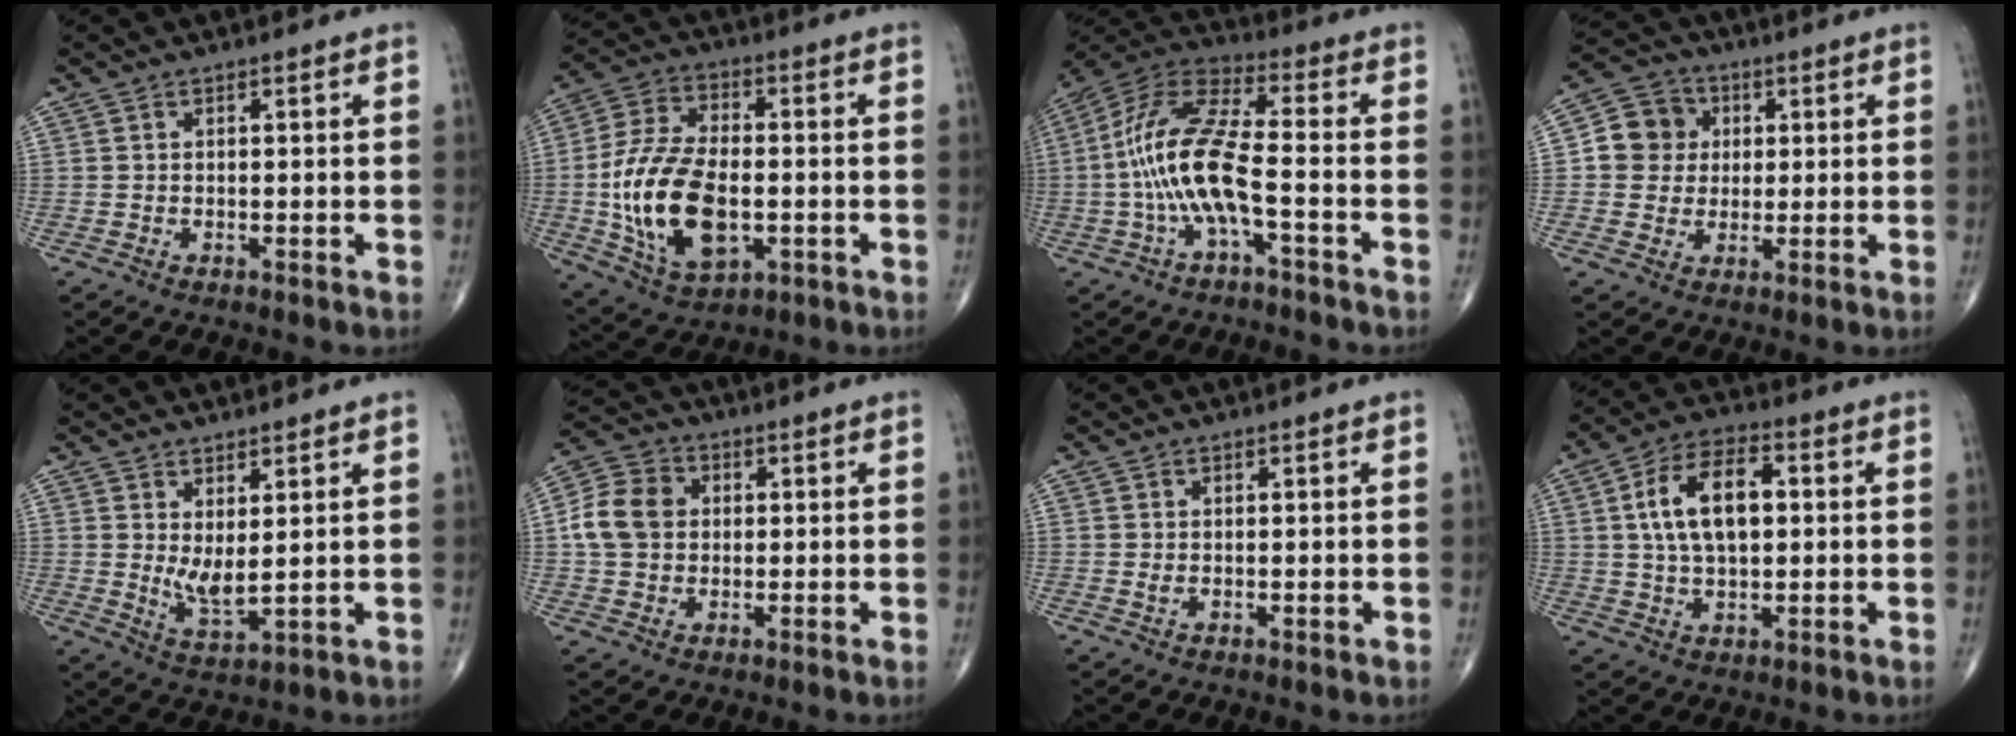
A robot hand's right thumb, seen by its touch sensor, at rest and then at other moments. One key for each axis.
{"total": 18.7, "fx": -2.7, "fy": 10.3, "fz": 15.3, "tx": -0.293, "ty": 0.008, "tz": -0.039}
{"total": 14.4, "fx": -3.0, "fy": 4.1, "fz": 13.5, "tx": -0.297, "ty": 0.044, "tz": -0.061}
{"total": 8.5, "fx": 1.1, "fy": 7.9, "fz": 2.8, "tx": -0.016, "ty": 0.007, "tz": 0.009}
{"total": 5.4, "fx": 1.5, "fy": 1.8, "fz": 4.8, "tx": -0.086, "ty": -0.028, "tz": 0.037}
{"total": 9.4, "fx": 0.9, "fy": 7.7, "fz": 5.3, "tx": -0.086, "ty": 0.017, "tz": 0.008}
{"total": 0.9, "fx": 0.3, "fy": 0.3, "fz": 0.8, "tx": -0.017, "ty": -0.003, "tz": 0.007}
{"total": 12.7, "fx": 2.0, "fy": 6.9, "fz": 10.4, "tx": -0.178, "ty": 0.012, "tz": 0.031}